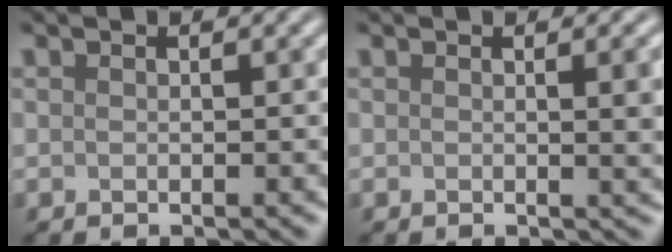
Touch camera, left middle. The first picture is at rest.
{"total": 3.3, "force": [0.4, 1.0, 3.1], "torque": [-0.032, 0.005, 0.002]}